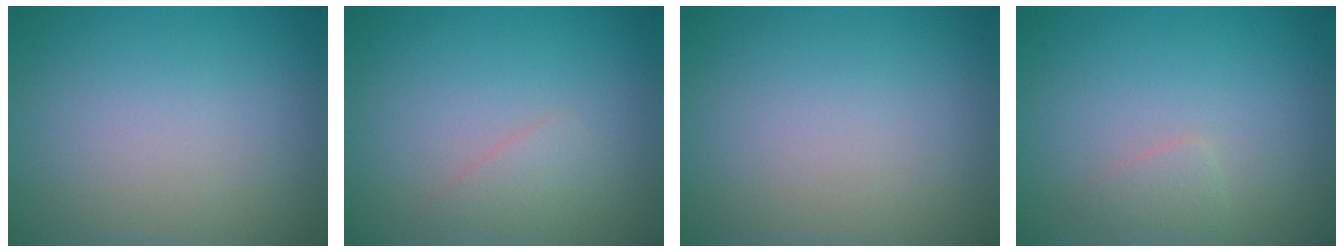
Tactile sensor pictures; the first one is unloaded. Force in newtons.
{"total": 1.4, "press": 1.4, "slide": 0.0}
{"total": 0.0}
{"total": 1.0, "press": 1.0, "slide": 0.0}